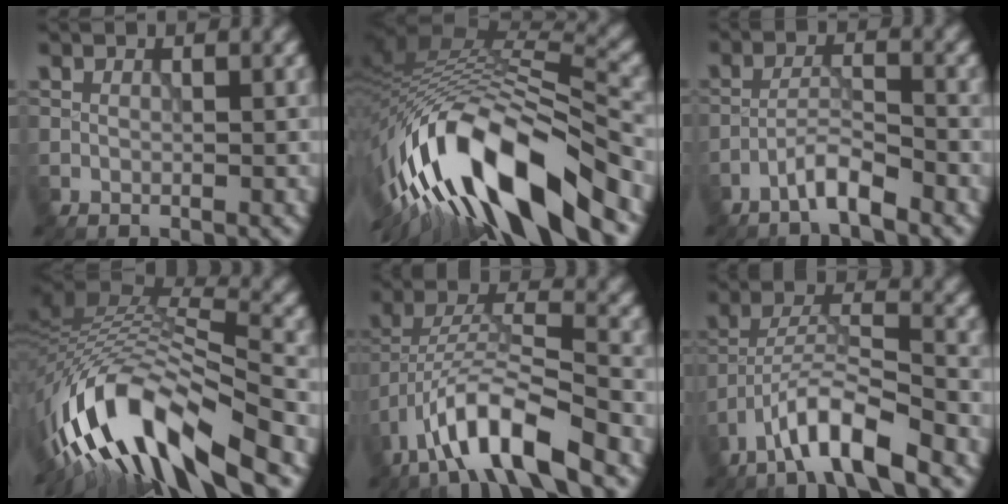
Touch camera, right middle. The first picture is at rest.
{"total": 14.9, "force": [-8.2, 5.0, 11.4], "torque": [-0.210, 0.014, -0.135]}
{"total": 2.9, "force": [-2.3, 0.3, 1.8], "torque": [-0.030, 0.010, -0.050]}
{"total": 14.7, "force": [-7.3, 5.1, 11.8], "torque": [-0.232, 0.017, -0.129]}
{"total": 9.4, "force": [-5.9, 2.5, 6.9], "torque": [-0.117, 0.012, -0.110]}
{"total": 6.9, "force": [-4.8, 1.5, 4.8], "torque": [-0.082, 0.010, -0.090]}